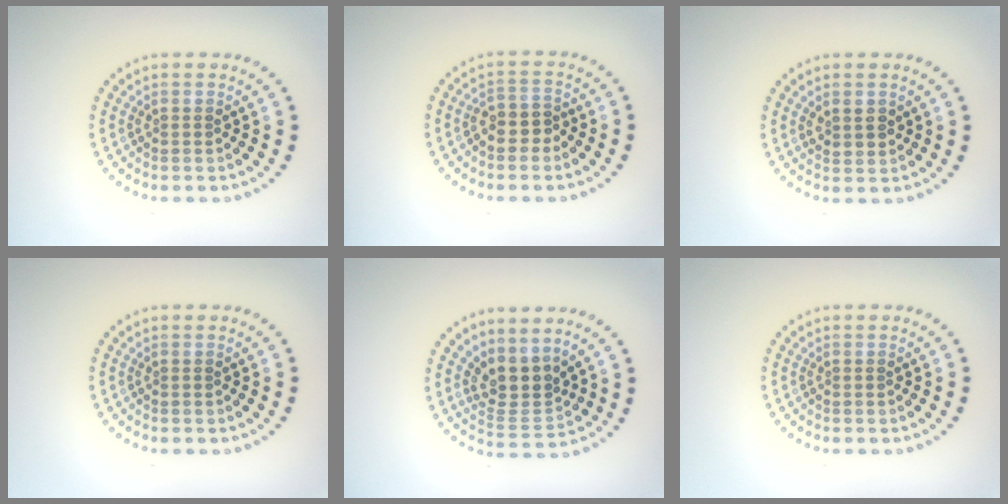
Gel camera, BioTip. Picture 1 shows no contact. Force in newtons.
{"total": 2.2, "press": 2.0, "slide": 1.0}
{"total": 1.6, "press": 1.5, "slide": 0.6}
{"total": 0.0}
{"total": 3.3, "press": 2.5, "slide": 2.2}
{"total": 0.0}